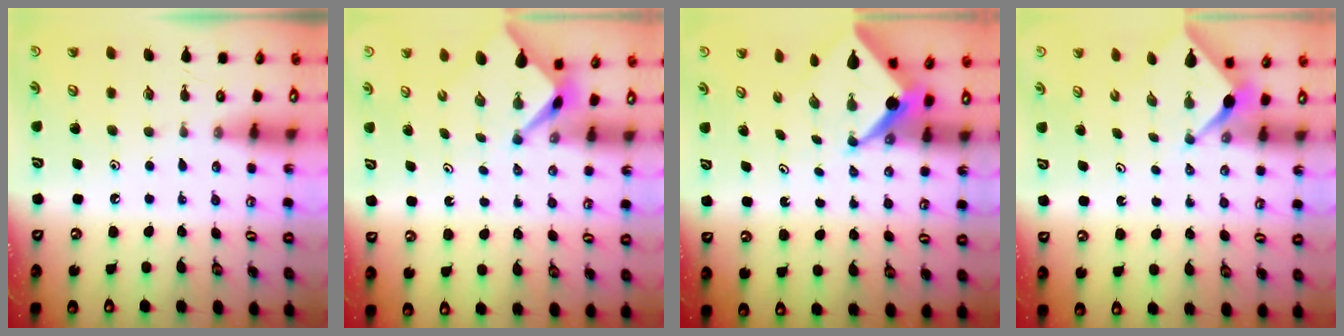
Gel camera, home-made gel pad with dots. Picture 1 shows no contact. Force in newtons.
{"total": 2.4, "press": 2.4, "slide": 0.2}
{"total": 4.5, "press": 4.5, "slide": 0.2}
{"total": 2.3, "press": 2.3, "slide": 0.2}